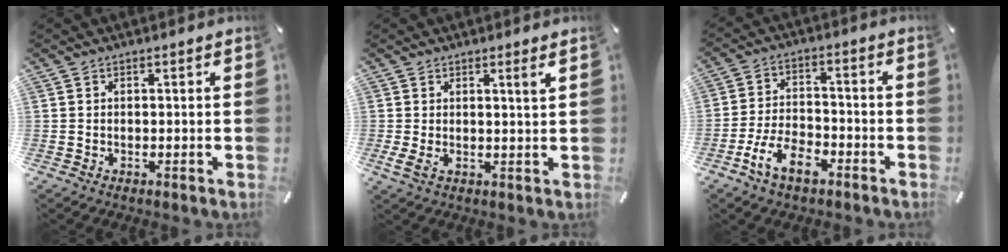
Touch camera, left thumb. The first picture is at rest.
{"total": 3.9, "force": [1.3, 0.8, 3.6], "torque": [-0.053, -0.011, 0.018]}
{"total": 9.4, "force": [-5.5, 4.8, 5.9], "torque": [-0.126, 0.019, -0.103]}